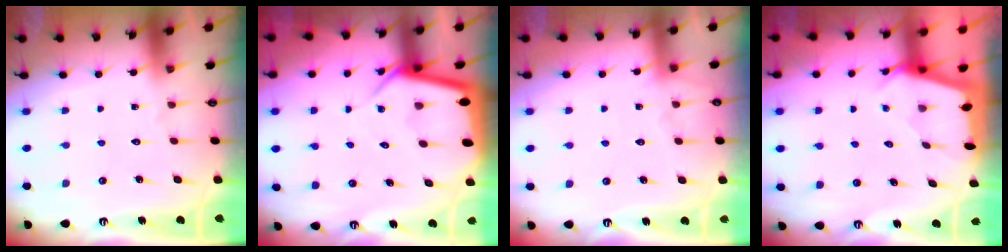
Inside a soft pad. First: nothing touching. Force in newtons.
{"total": 6.3, "press": 6.3, "slide": 0.6}
{"total": 5.1, "press": 5.1, "slide": 0.7}
{"total": 3.4, "press": 3.4, "slide": 0.2}